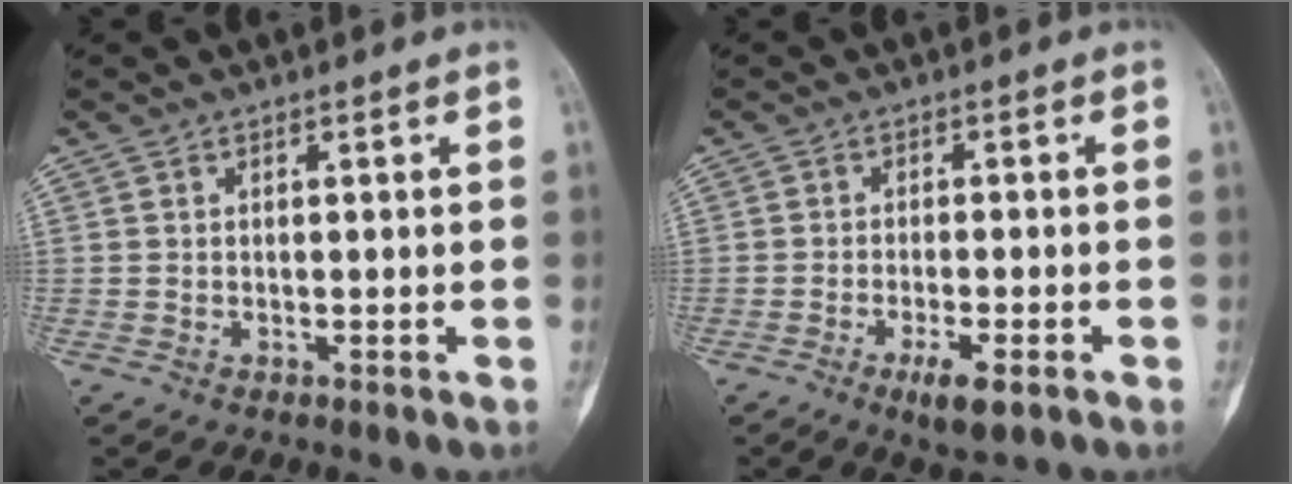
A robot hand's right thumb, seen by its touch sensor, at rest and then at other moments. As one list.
[{"total": 5.0, "force": [-2.5, 1.4, 4.1], "torque": [-0.070, -0.001, -0.039]}]